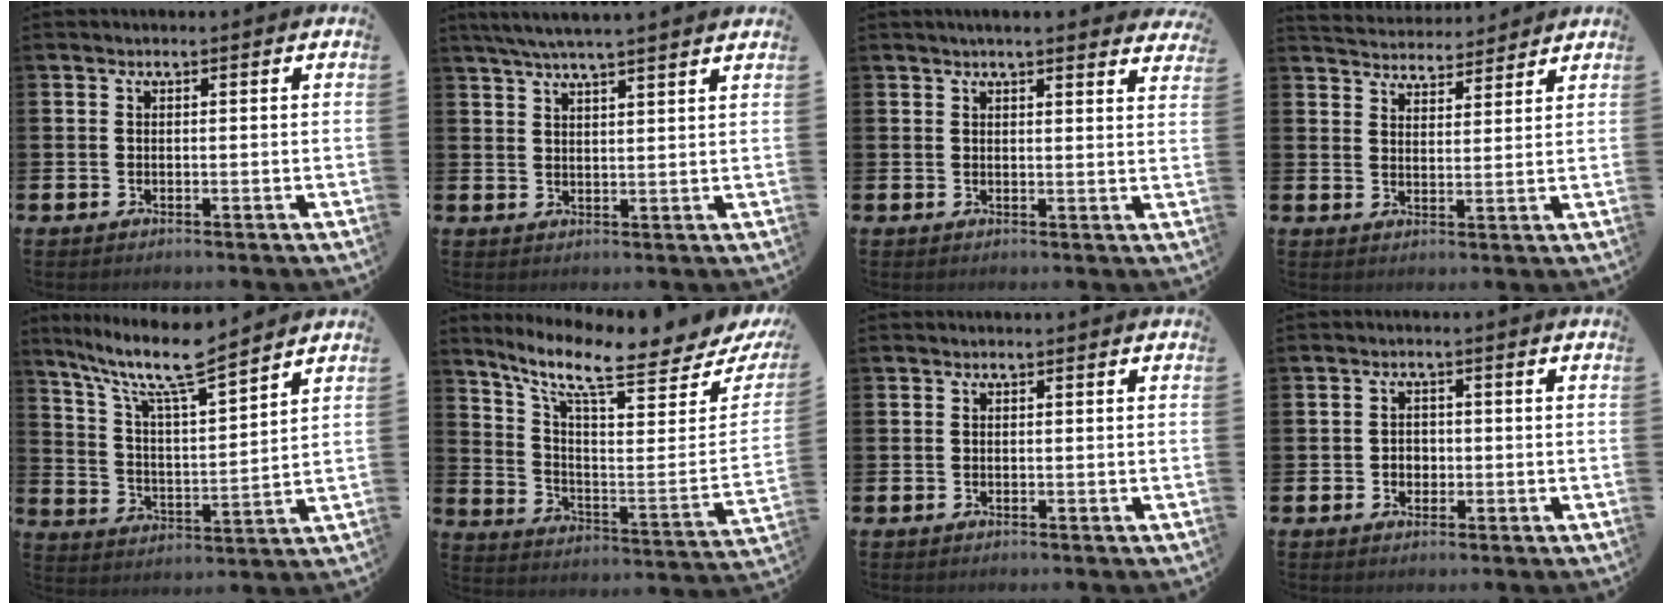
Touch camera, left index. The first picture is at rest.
{"total": 5.0, "force": [4.7, -0.3, 1.6], "torque": [-0.052, -0.009, 0.086]}
{"total": 3.1, "force": [3.1, 0.0, 0.6], "torque": [-0.017, -0.011, 0.056]}
{"total": 4.5, "force": [4.4, 0.8, -0.3], "torque": [-0.010, -0.029, 0.079]}
{"total": 10.6, "force": [9.2, 1.6, 5.2], "torque": [-0.129, -0.048, 0.159]}
{"total": 10.7, "force": [8.4, 2.6, 6.1], "torque": [-0.125, -0.075, 0.135]}
{"total": 0.0}
{"total": 2.0, "force": [-0.3, 1.8, 0.8], "torque": [-0.010, 0.005, -0.012]}